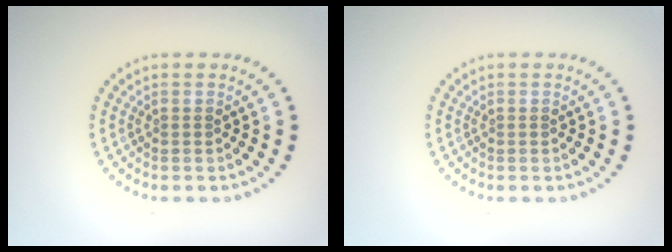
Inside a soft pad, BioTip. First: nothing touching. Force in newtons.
{"total": 0.0}